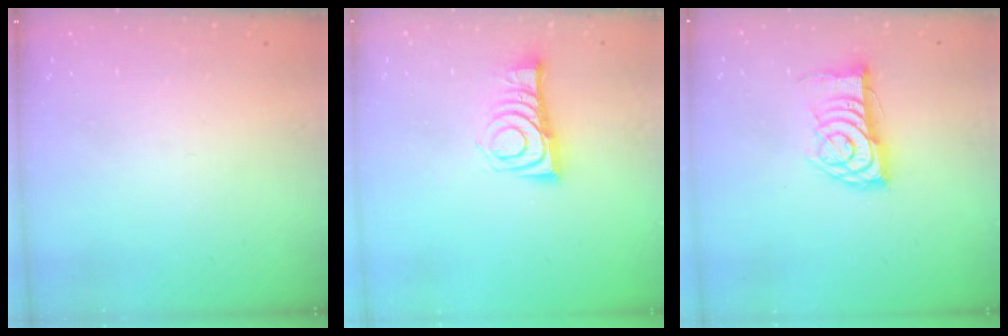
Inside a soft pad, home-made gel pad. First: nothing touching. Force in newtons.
{"total": 9.0, "press": 9.0, "slide": 0.2}
{"total": 11.9, "press": 11.9, "slide": 0.8}